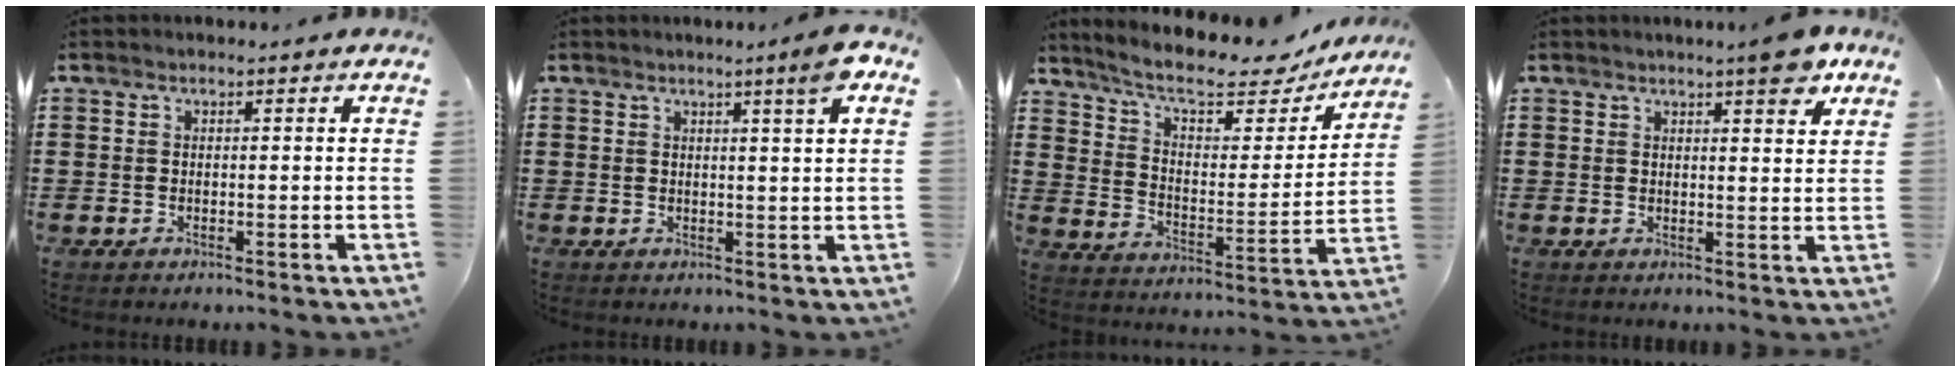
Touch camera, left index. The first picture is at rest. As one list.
[{"total": 4.6, "force": [2.9, -0.6, 3.6], "torque": [-0.058, -0.010, 0.046]}, {"total": 8.7, "force": [7.1, 2.1, 4.5], "torque": [-0.101, -0.042, 0.118]}, {"total": 5.6, "force": [4.2, 0.8, 3.6], "torque": [-0.049, -0.013, 0.067]}]